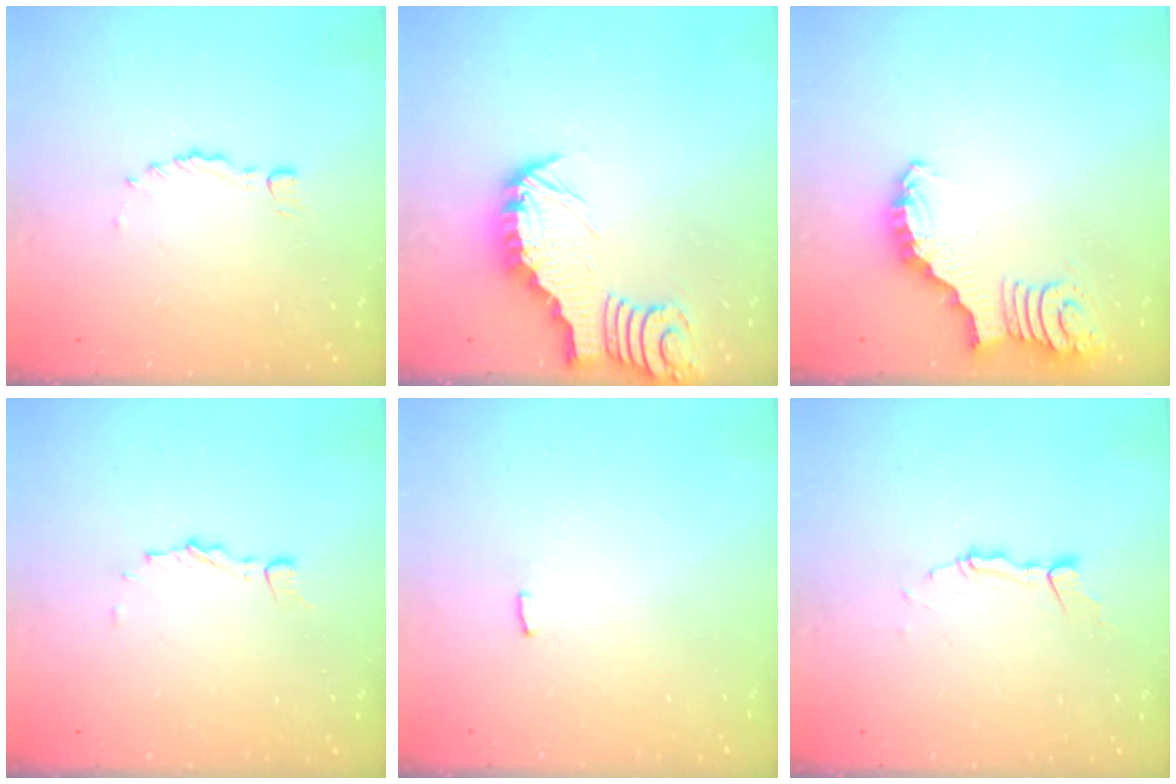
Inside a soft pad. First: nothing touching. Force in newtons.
{"total": 2.6, "press": 2.6, "slide": 0.2}
{"total": 2.5, "press": 2.5, "slide": 0.5}
{"total": 4.0, "press": 3.9, "slide": 0.5}
{"total": 2.5, "press": 2.5, "slide": 0.4}
{"total": 4.4, "press": 4.4, "slide": 0.3}